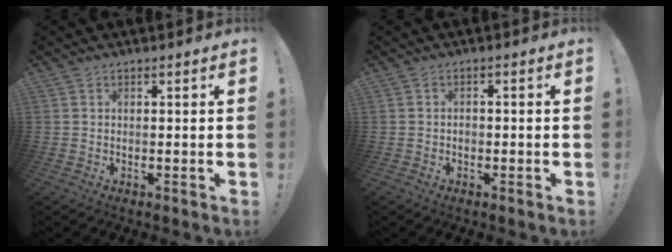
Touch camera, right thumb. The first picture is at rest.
{"total": 1.2, "force": [-0.8, 0.8, 0.5], "torque": [-0.010, 0.005, -0.015]}